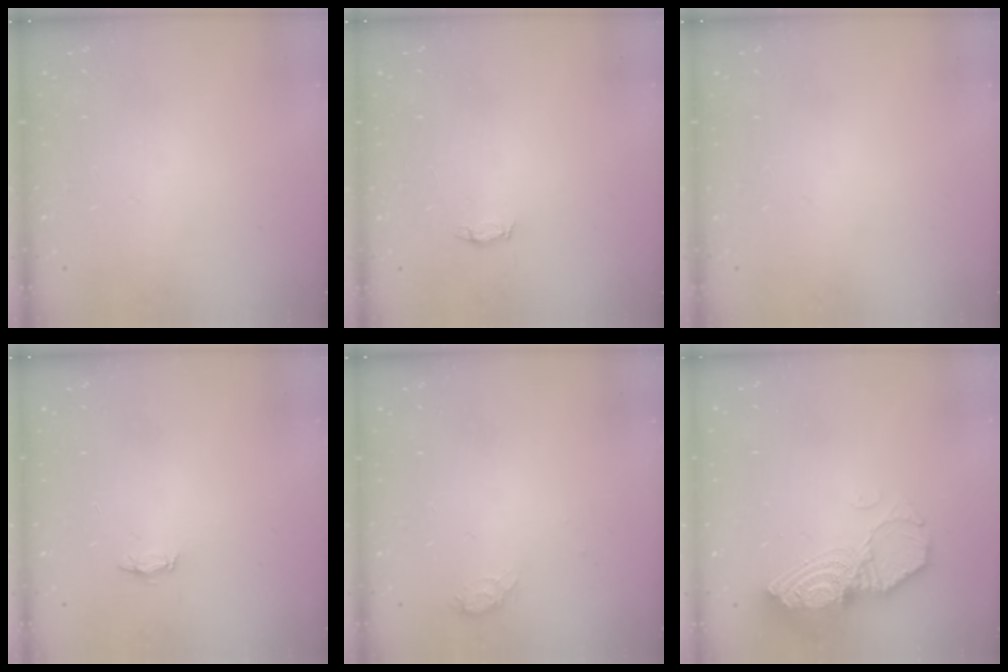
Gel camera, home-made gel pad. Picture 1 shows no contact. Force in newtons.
{"total": 2.9, "press": 2.9, "slide": 0.4}
{"total": 0.0}
{"total": 2.8, "press": 2.8, "slide": 0.4}
{"total": 5.2, "press": 4.8, "slide": 1.9}
{"total": 12.0, "press": 11.9, "slide": 0.7}